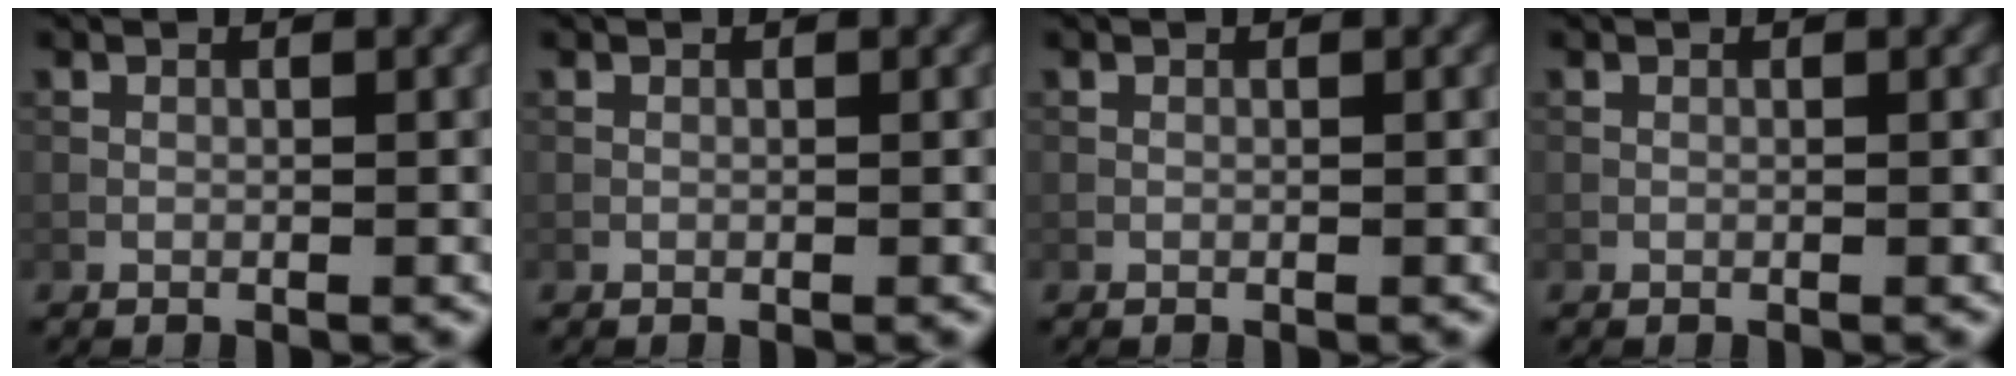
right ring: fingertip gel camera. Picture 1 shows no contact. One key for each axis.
{"total": 0.0}
{"total": 0.0}
{"total": 0.0}